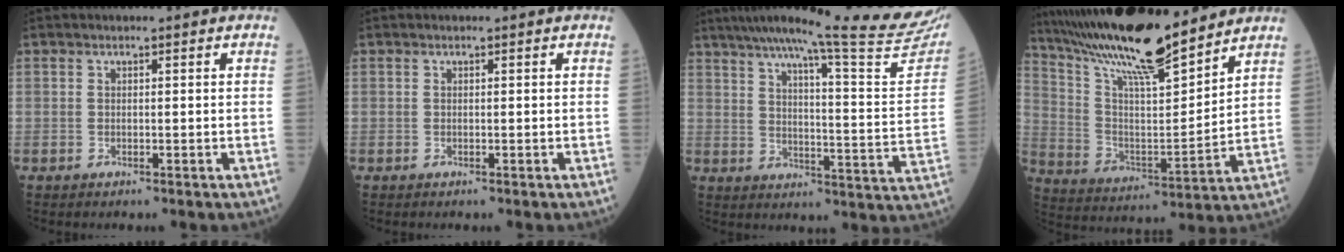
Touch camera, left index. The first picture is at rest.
{"total": 0.0}
{"total": 25.3, "force": [22.7, -1.6, 10.9], "torque": [-0.175, -0.089, 0.288]}
{"total": 19.2, "force": [16.3, 1.8, 10.0], "torque": [-0.183, 0.004, 0.292]}